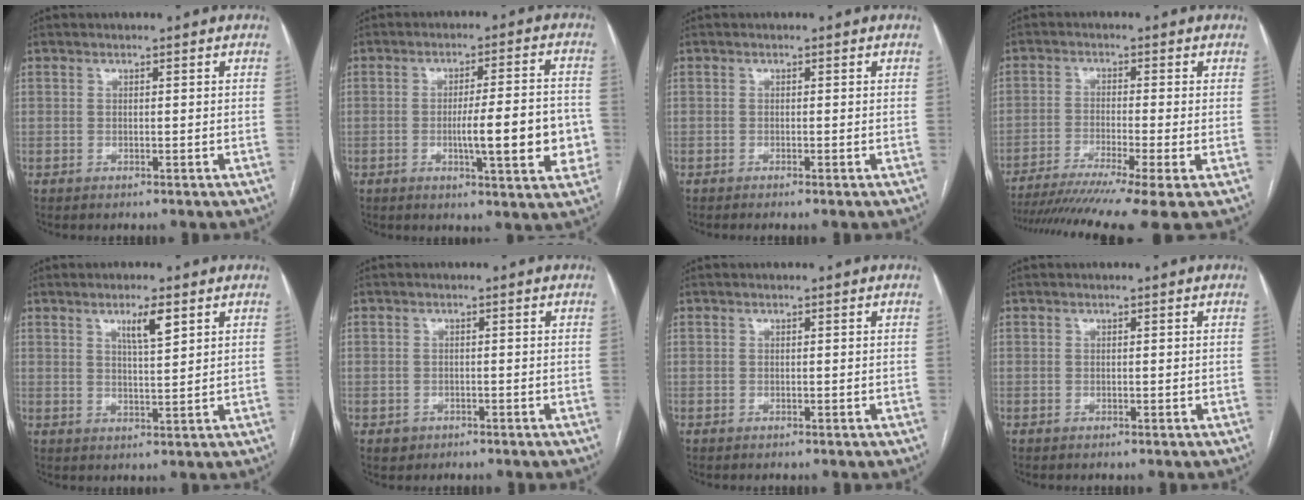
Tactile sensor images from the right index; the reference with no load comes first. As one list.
[{"total": 11.9, "force": [-2.3, 1.9, 11.5], "torque": [-0.159, 0.008, -0.028]}, {"total": 0.7, "force": [-0.5, -0.2, 0.5], "torque": [-0.010, 0.001, -0.009]}, {"total": 14.1, "force": [-10.6, -1.1, 9.1], "torque": [-0.141, -0.032, -0.170]}, {"total": 4.4, "force": [2.4, 0.5, 3.6], "torque": [-0.062, -0.003, 0.042]}, {"total": 1.7, "force": [-0.9, 1.5, 0.2], "torque": [0.000, 0.006, -0.010]}, {"total": 0.0}, {"total": 0.0}]